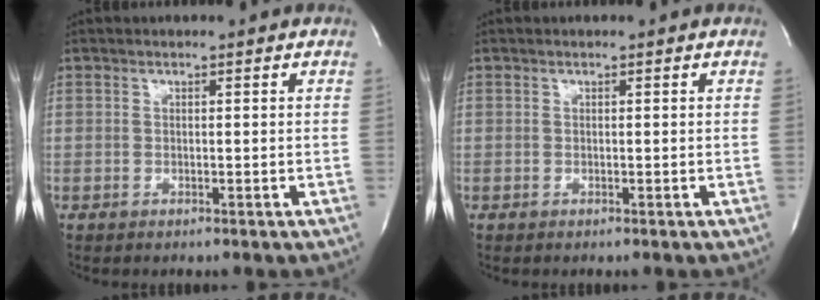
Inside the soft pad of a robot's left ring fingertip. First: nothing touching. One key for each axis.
{"total": 0.0}